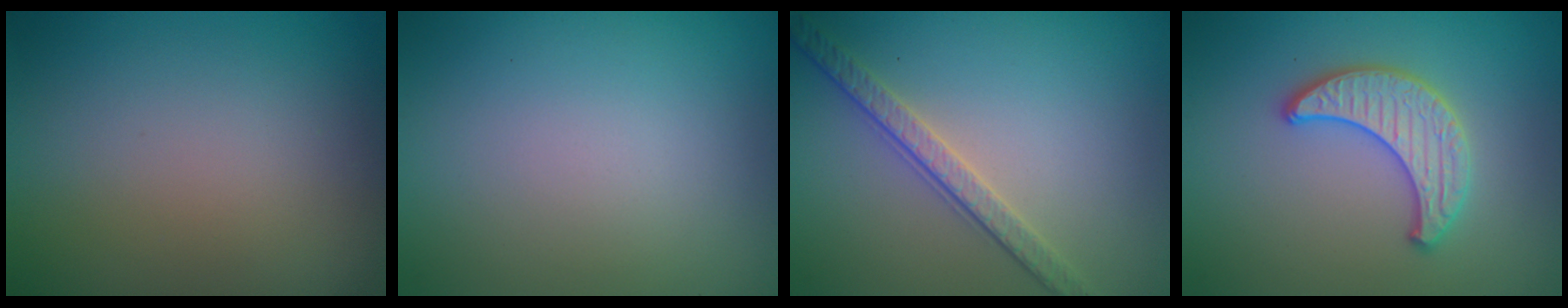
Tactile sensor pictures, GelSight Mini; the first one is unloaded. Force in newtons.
{"total": 0.0}
{"total": 3.5, "press": 2.8, "slide": 2.0}
{"total": 3.3, "press": 3.2, "slide": 0.3}